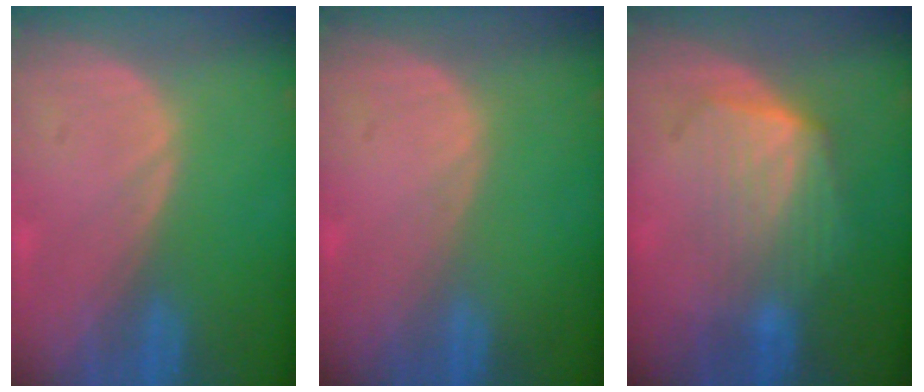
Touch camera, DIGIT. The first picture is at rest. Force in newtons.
{"total": 0.0}
{"total": 7.2, "press": 6.5, "slide": 3.1}